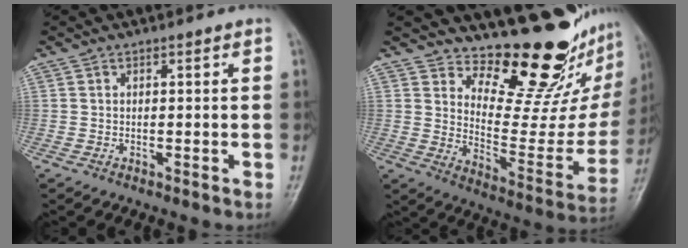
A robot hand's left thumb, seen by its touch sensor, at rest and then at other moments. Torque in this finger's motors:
{"motor_torque": [0.49, 0.07, -0.36, -0.39, 0.10]}